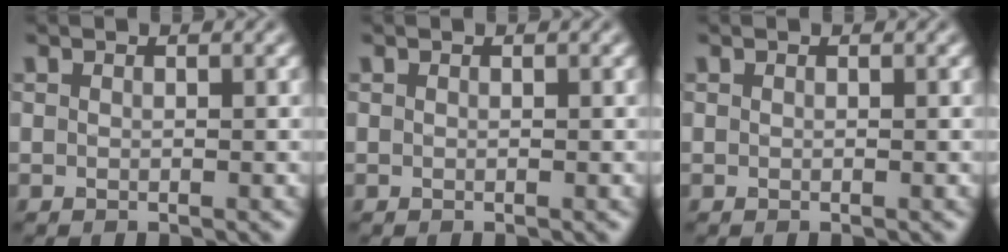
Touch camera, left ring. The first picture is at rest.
{"total": 0.0}
{"total": 0.0}